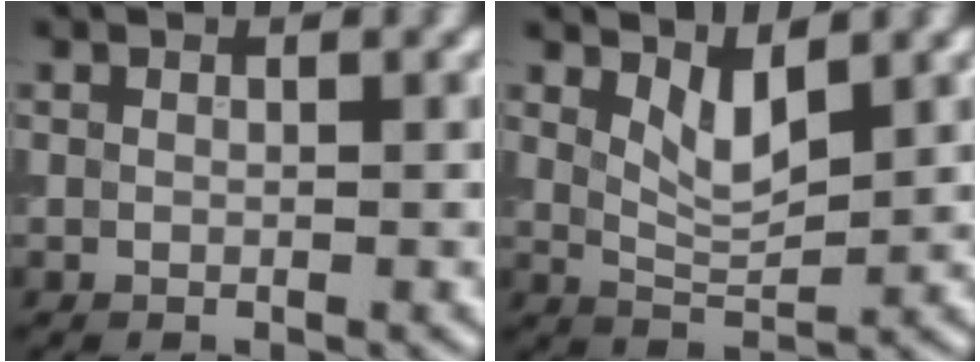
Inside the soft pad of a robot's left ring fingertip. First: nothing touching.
{"total": 2.6, "force": [1.4, 0.8, 2.0], "torque": [-0.041, -0.008, 0.032]}